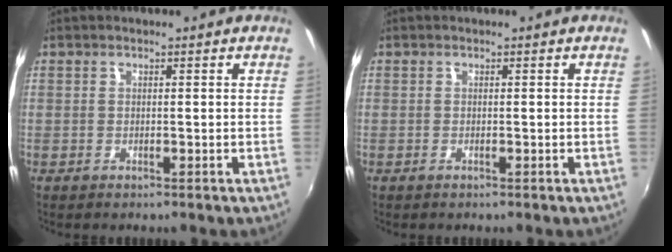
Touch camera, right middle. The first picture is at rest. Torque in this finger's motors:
{"motor_torque": [0.09, 0.01, 0.11, 0.00]}